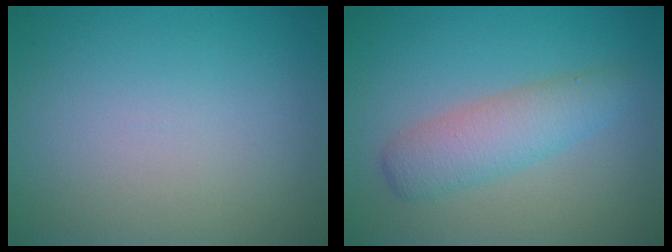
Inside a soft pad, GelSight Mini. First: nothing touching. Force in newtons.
{"total": 3.6, "press": 3.6, "slide": 0.1}